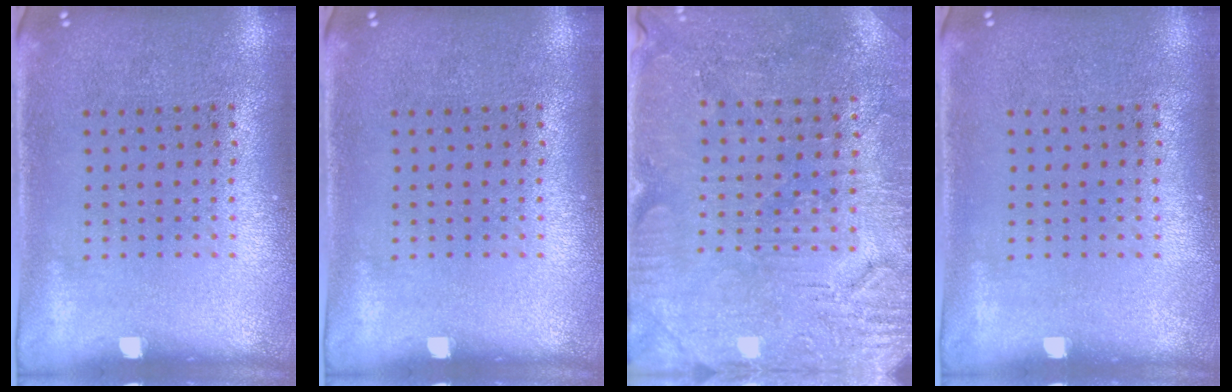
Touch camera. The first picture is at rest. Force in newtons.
{"total": 0.0}
{"total": 3.1, "press": 3.0, "slide": 0.6}
{"total": 0.0}